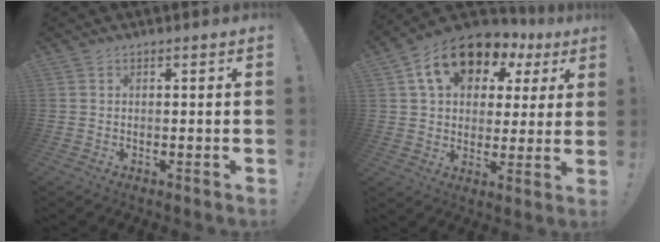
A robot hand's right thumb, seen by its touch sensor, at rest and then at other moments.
{"total": 16.6, "force": [8.3, 11.1, 9.1], "torque": [-0.150, -0.030, 0.153]}